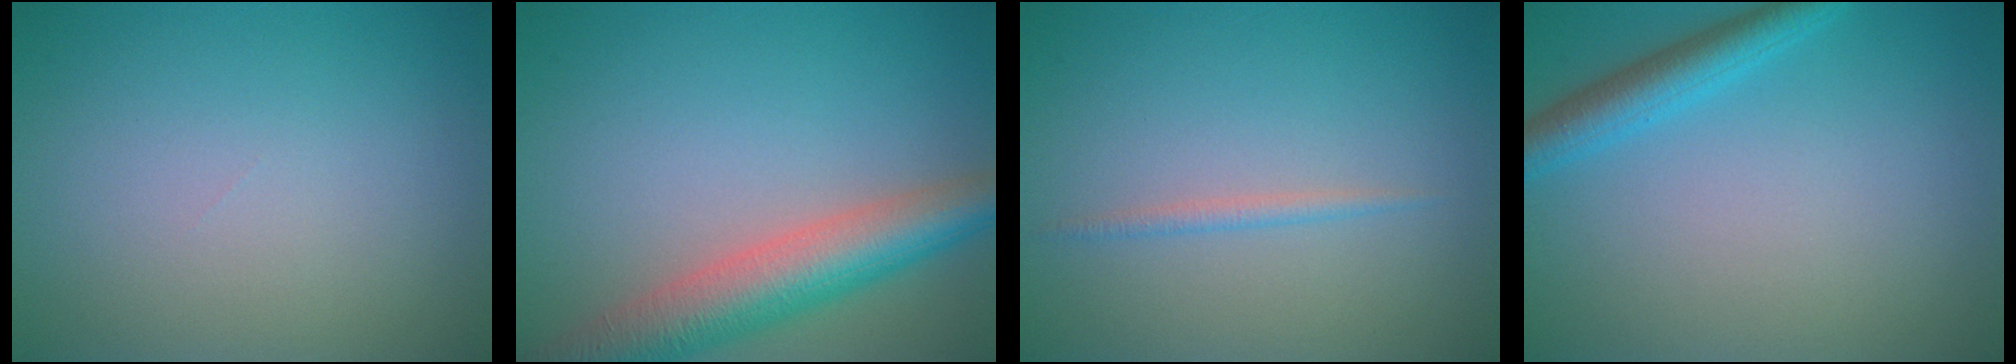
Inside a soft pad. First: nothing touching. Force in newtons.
{"total": 7.0, "press": 7.0, "slide": 0.4}
{"total": 0.7, "press": 0.7, "slide": 0.1}
{"total": 3.2, "press": 3.2, "slide": 0.2}